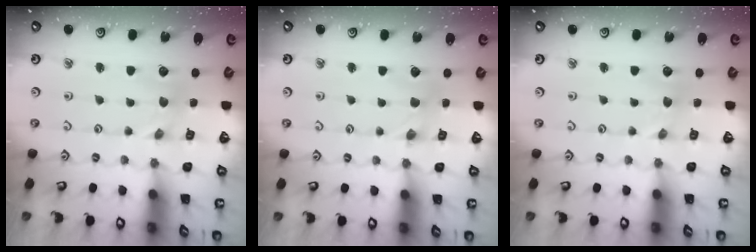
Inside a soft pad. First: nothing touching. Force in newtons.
{"total": 0.0}
{"total": 0.0}